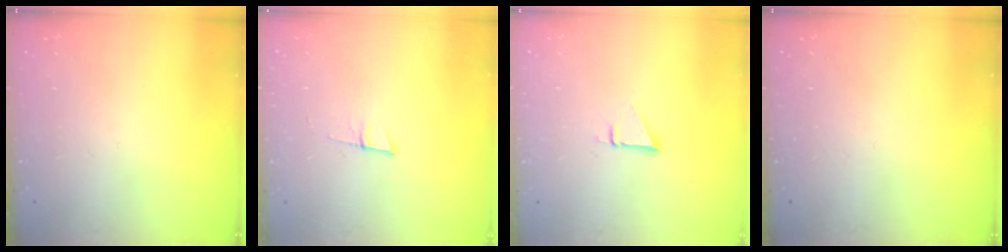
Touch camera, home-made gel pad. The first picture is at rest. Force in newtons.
{"total": 5.6, "press": 5.0, "slide": 2.6}
{"total": 2.3, "press": 2.3, "slide": 0.1}
{"total": 0.0}